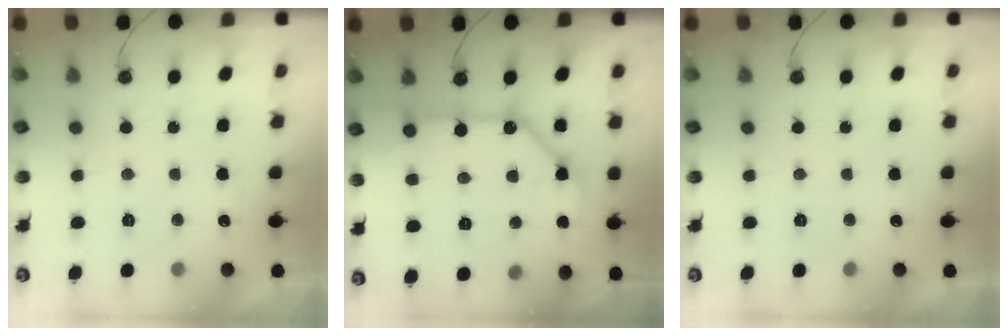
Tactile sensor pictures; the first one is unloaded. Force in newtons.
{"total": 11.6, "press": 11.6, "slide": 0.8}
{"total": 0.0}